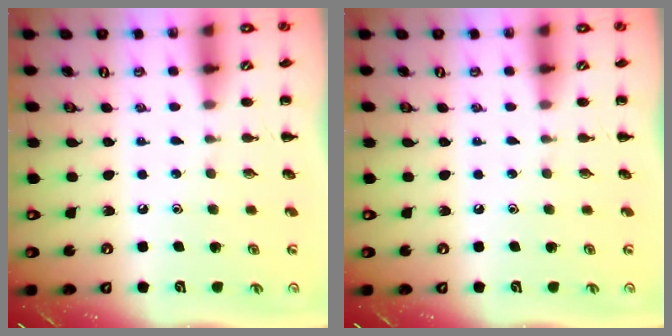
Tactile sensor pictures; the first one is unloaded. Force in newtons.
{"total": 0.0}